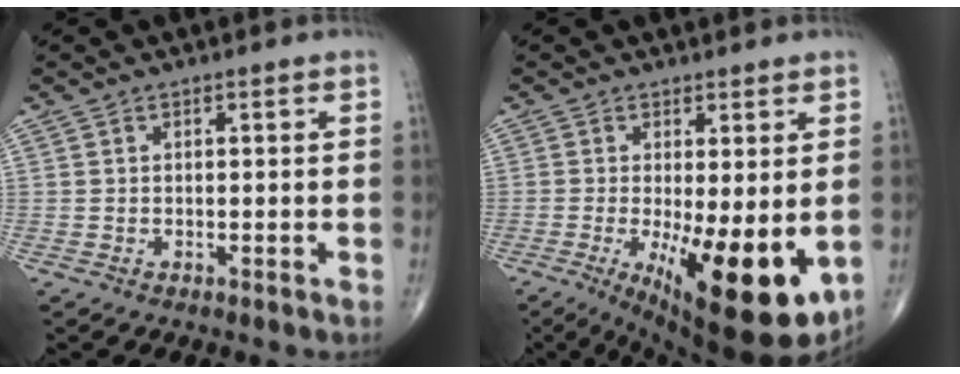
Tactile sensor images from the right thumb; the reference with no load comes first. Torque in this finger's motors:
{"motor_torque": [1.67, 3.34, 0.43, -0.23, 0.46]}